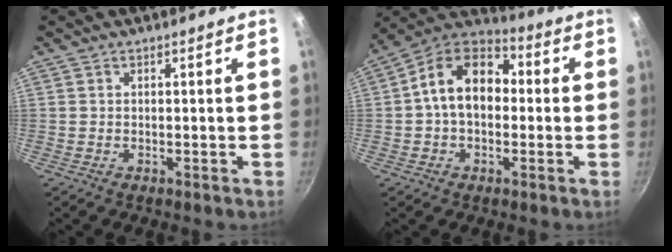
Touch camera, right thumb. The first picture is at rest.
{"total": 13.8, "force": [0.6, 9.7, 9.9], "torque": [-0.125, 0.038, -0.013]}